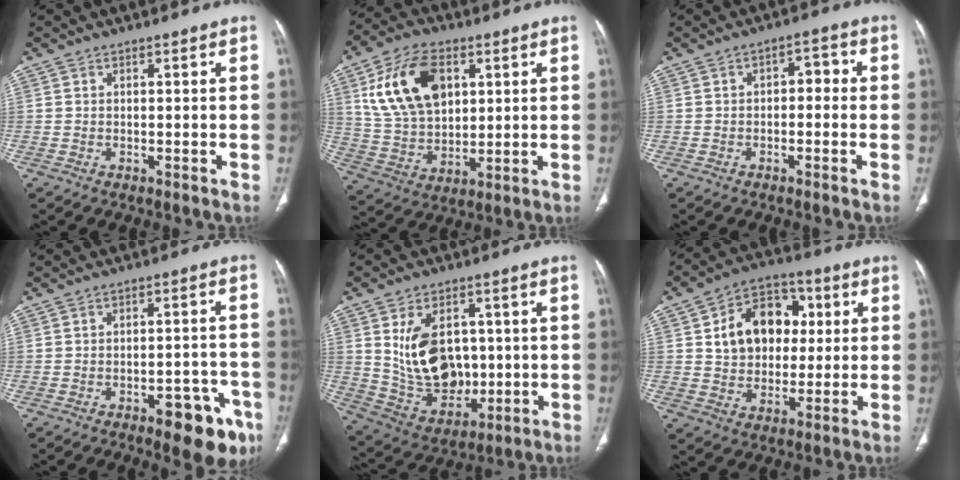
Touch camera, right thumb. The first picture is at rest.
{"total": 17.2, "force": [5.9, 10.9, 12.0], "torque": [-0.198, -0.011, 0.119]}
{"total": 3.6, "force": [-0.4, 2.3, 2.8], "torque": [-0.025, 0.022, -0.015]}
{"total": 11.7, "force": [-6.2, 5.0, 8.5], "torque": [-0.076, 0.033, -0.074]}
{"total": 15.1, "force": [2.0, 10.8, 10.5], "torque": [-0.138, -0.008, 0.060]}
{"total": 14.5, "force": [2.9, 10.9, 9.2], "torque": [-0.106, 0.010, 0.045]}